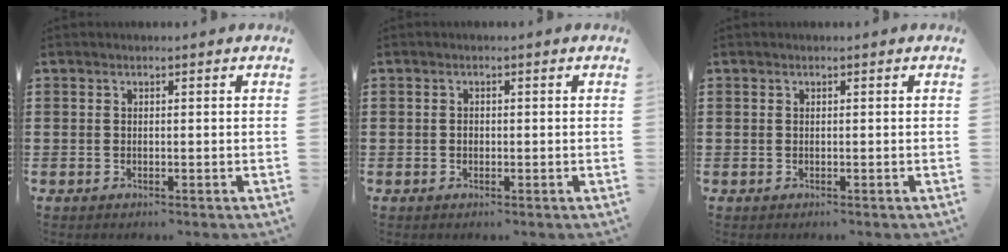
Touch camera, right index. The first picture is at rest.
{"total": 0.6, "force": [-0.2, 0.4, 0.4], "torque": [-0.010, 0.000, -0.003]}
{"total": 0.0}